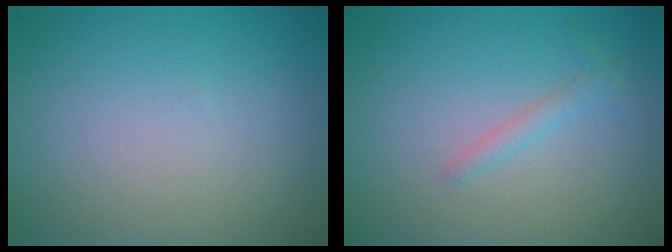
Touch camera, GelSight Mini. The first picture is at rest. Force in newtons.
{"total": 1.2, "press": 1.2, "slide": 0.1}